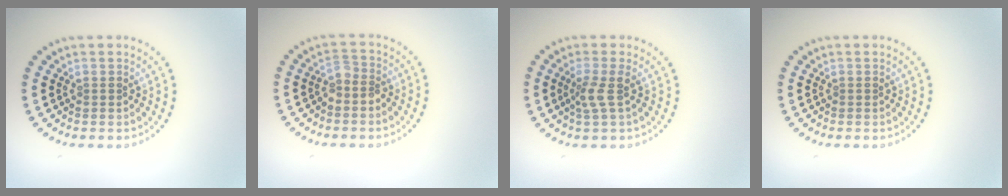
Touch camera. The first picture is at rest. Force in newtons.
{"total": 1.6, "press": 1.2, "slide": 1.0}
{"total": 1.9, "press": 1.5, "slide": 1.3}
{"total": 0.0}